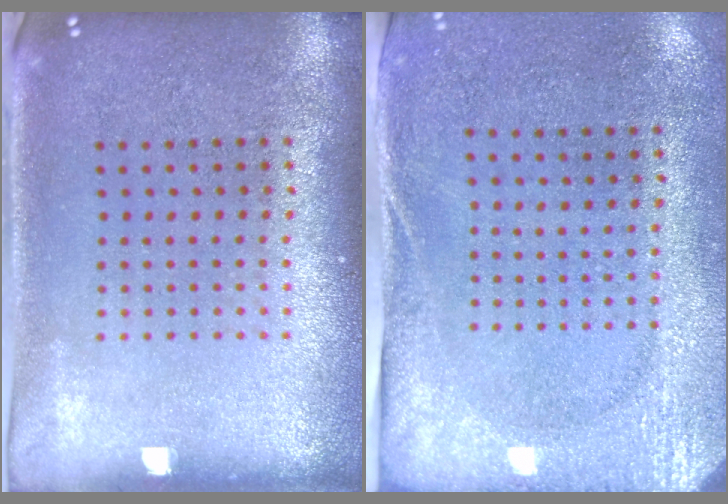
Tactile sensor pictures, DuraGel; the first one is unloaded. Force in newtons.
{"total": 2.8, "press": 2.2, "slide": 1.7}